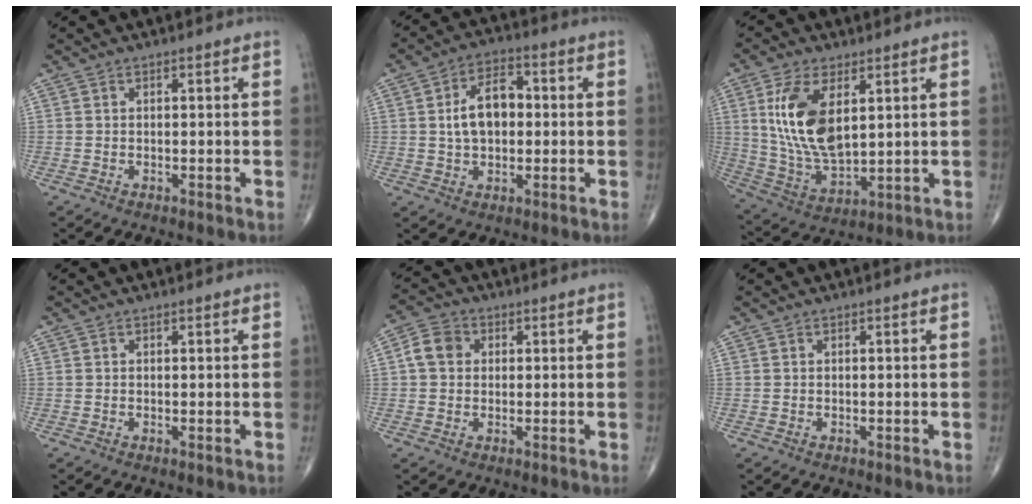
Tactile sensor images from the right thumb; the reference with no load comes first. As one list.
[{"total": 9.3, "force": [0.6, 5.8, 7.3], "torque": [-0.109, 0.017, 0.007]}, {"total": 14.9, "force": [4.2, 7.5, 12.2], "torque": [-0.237, -0.020, 0.091]}, {"total": 0.0}, {"total": 6.6, "force": [1.3, 5.8, 2.8], "torque": [-0.035, 0.009, 0.014]}, {"total": 0.0}]